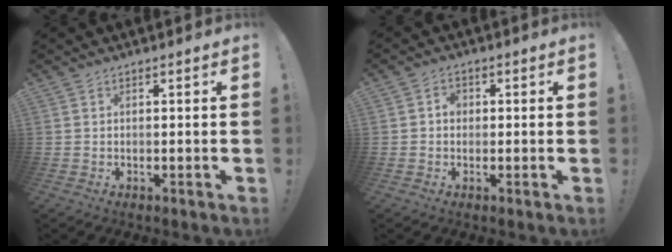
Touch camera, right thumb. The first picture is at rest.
{"total": 2.8, "force": [-0.2, 2.2, 1.6], "torque": [-0.014, 0.000, -0.007]}